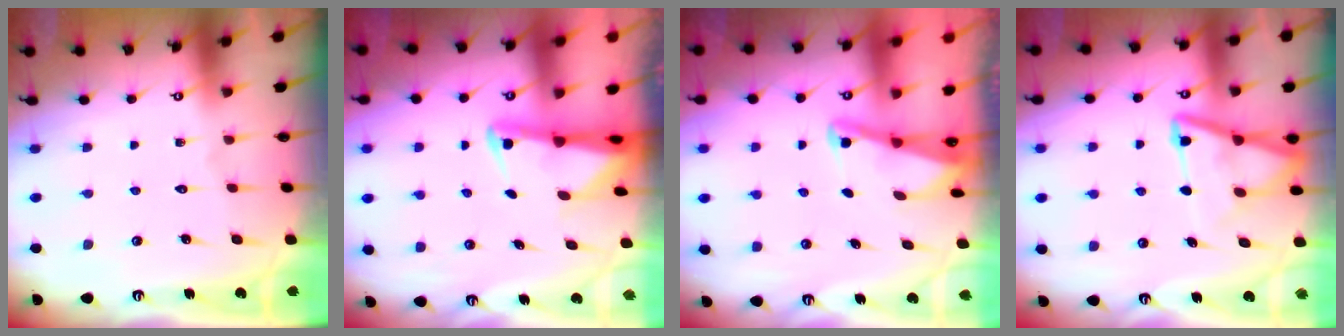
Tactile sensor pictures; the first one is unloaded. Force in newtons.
{"total": 2.5, "press": 2.5, "slide": 0.5}
{"total": 2.2, "press": 2.1, "slide": 0.4}
{"total": 9.6, "press": 9.6, "slide": 1.0}